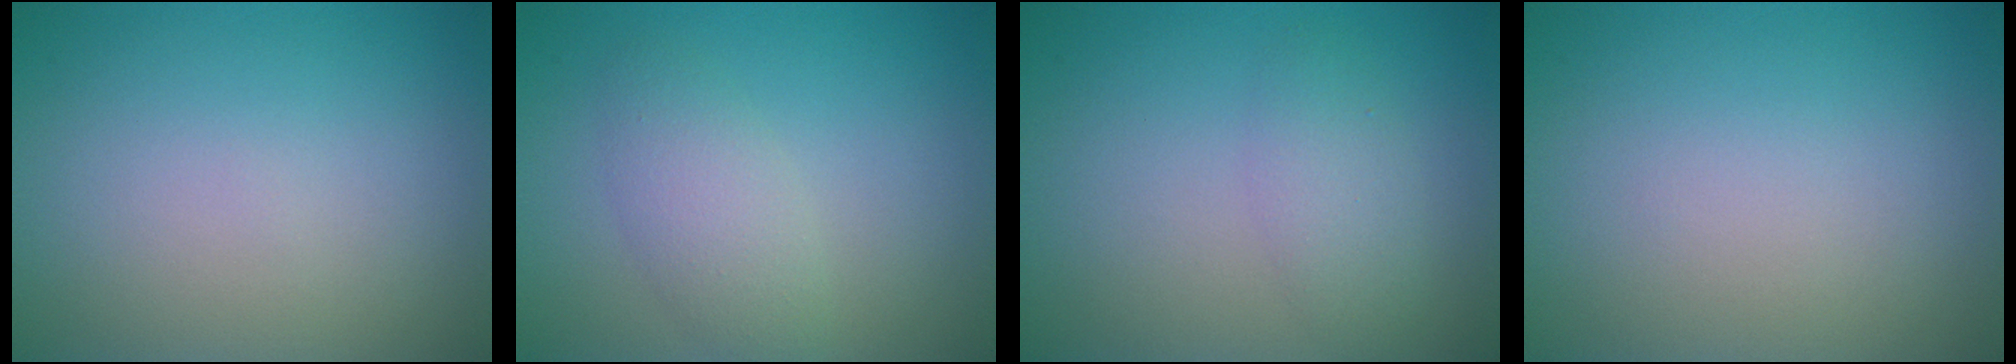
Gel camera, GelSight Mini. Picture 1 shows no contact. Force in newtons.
{"total": 2.7, "press": 2.7, "slide": 0.1}
{"total": 2.2, "press": 2.2, "slide": 0.1}
{"total": 0.0}